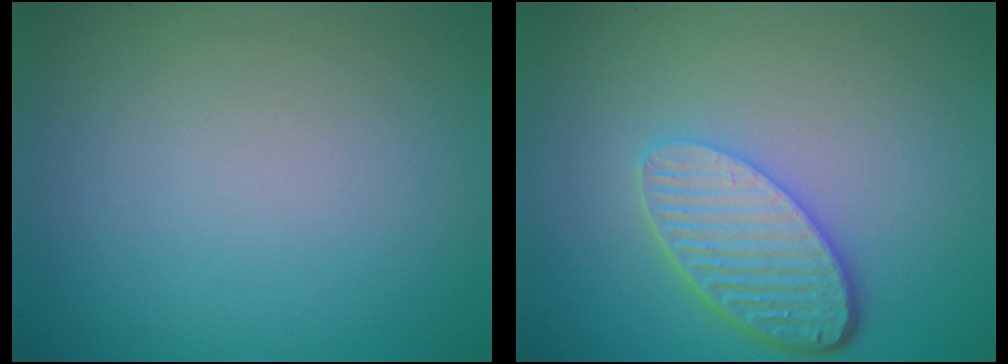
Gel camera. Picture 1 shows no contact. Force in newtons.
{"total": 5.1, "press": 3.8, "slide": 3.4}